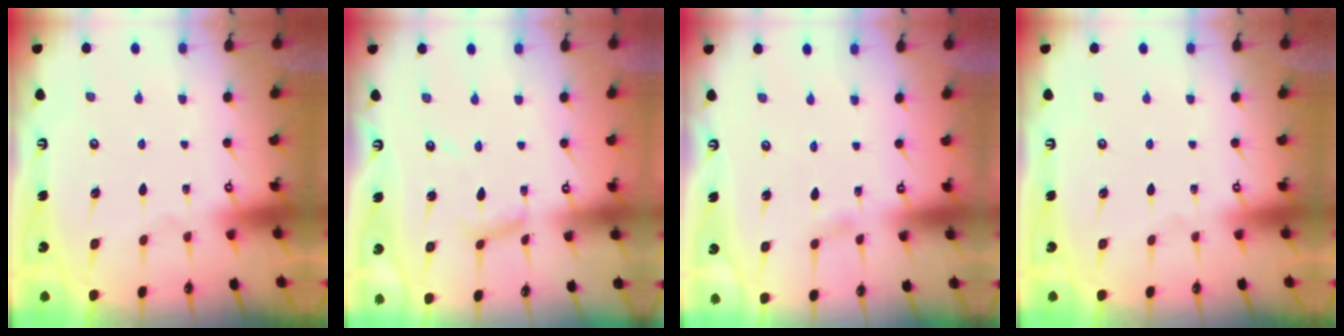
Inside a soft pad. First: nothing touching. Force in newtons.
{"total": 7.2, "press": 7.2, "slide": 0.5}
{"total": 2.2, "press": 2.2, "slide": 0.3}
{"total": 0.0}